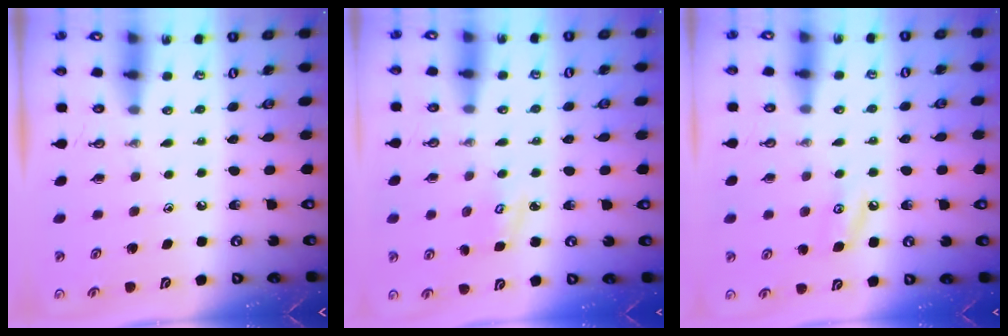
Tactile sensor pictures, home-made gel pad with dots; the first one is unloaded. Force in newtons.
{"total": 3.0, "press": 3.0, "slide": 0.3}
{"total": 5.3, "press": 5.2, "slide": 0.4}